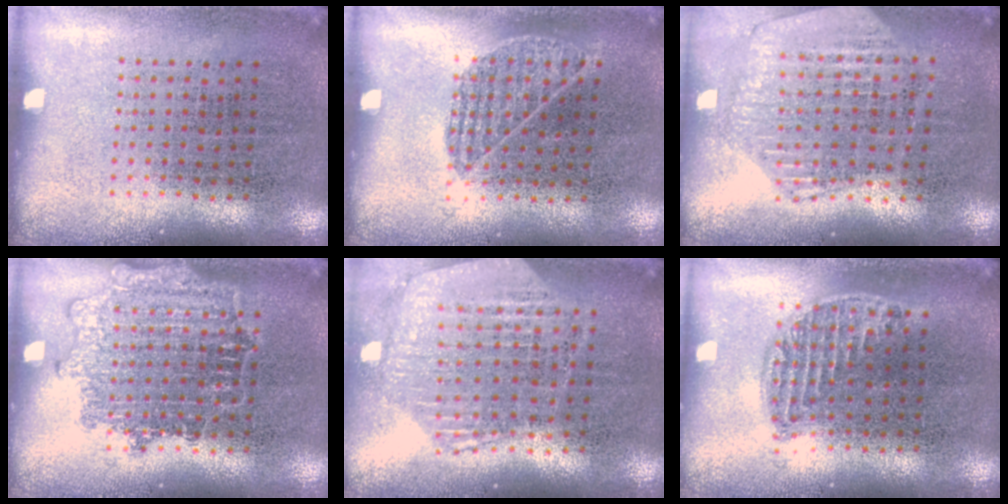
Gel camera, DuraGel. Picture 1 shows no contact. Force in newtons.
{"total": 0.8, "press": 0.6, "slide": 0.5}
{"total": 1.1, "press": 1.1, "slide": 0.2}
{"total": 1.2, "press": 1.2, "slide": 0.3}
{"total": 1.2, "press": 1.2, "slide": 0.1}
{"total": 1.2, "press": 1.1, "slide": 0.5}